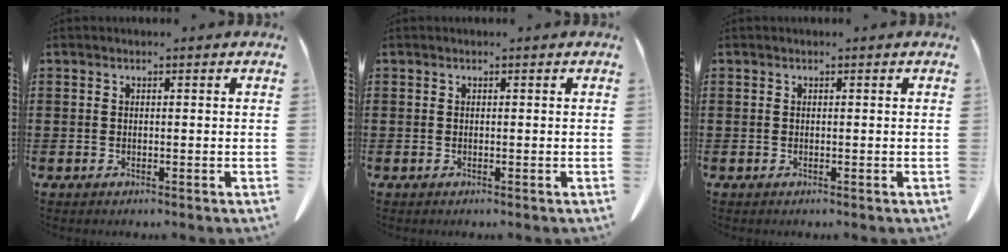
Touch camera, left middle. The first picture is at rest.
{"total": 0.0}
{"total": 0.0}